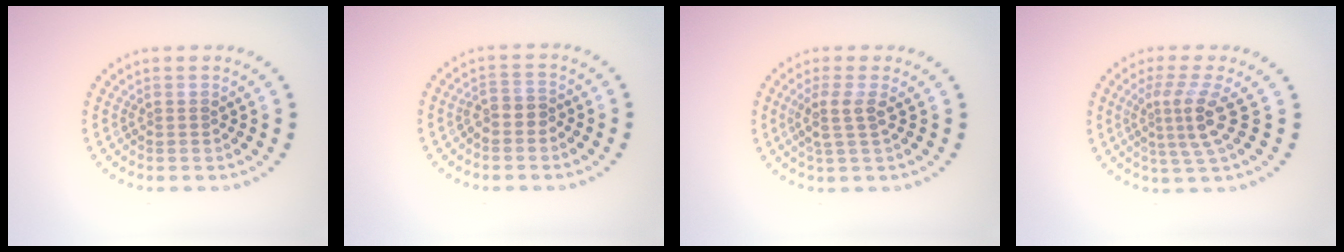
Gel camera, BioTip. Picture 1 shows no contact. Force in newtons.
{"total": 1.3, "press": 1.0, "slide": 0.8}
{"total": 2.2, "press": 1.7, "slide": 1.4}
{"total": 3.6, "press": 2.4, "slide": 2.7}